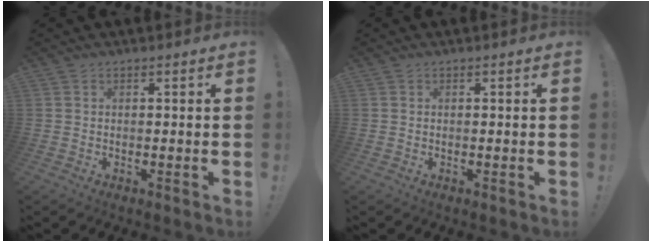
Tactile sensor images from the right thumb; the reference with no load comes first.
{"total": 0.0}